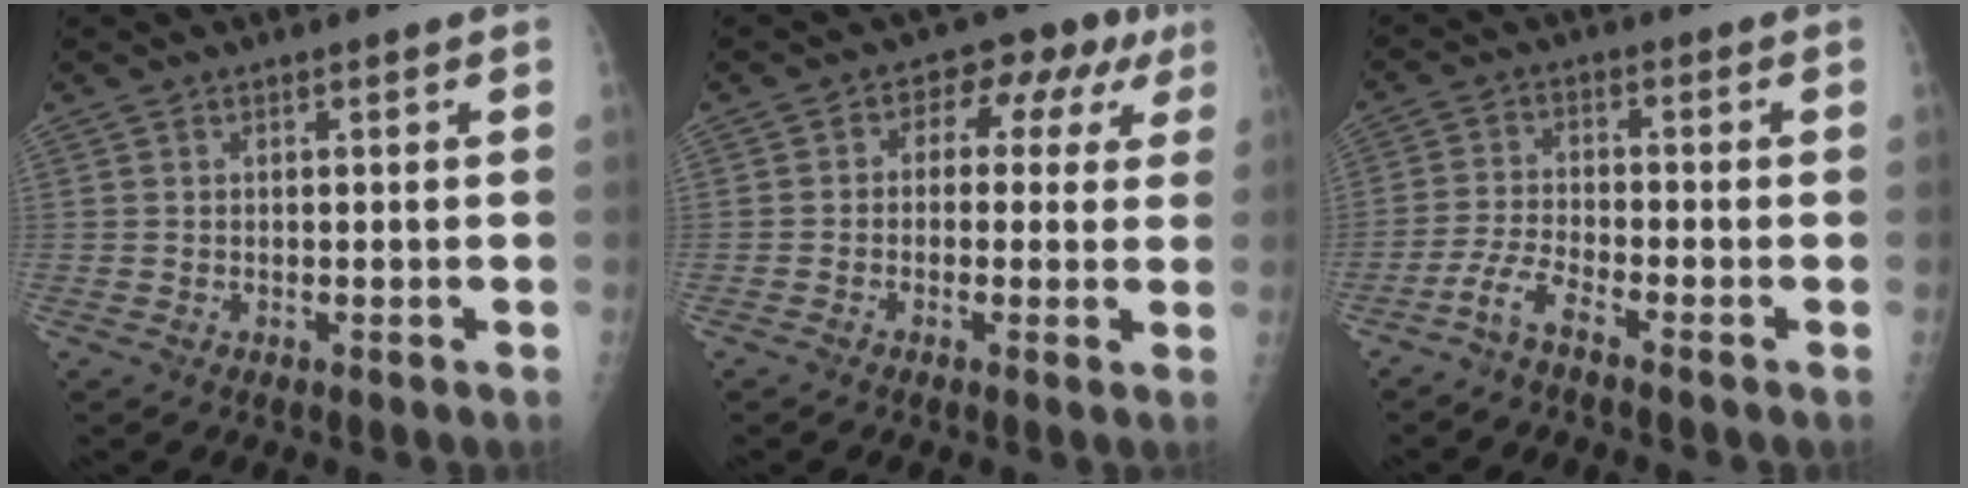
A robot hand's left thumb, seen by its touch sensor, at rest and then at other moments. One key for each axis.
{"total": 8.6, "fx": 2.0, "fy": 5.9, "fz": 5.9, "tx": -0.025, "ty": 0.033, "tz": 0.015}
{"total": 4.3, "fx": -3.5, "fy": 0.1, "fz": 2.5, "tx": -0.067, "ty": 0.012, "tz": -0.079}